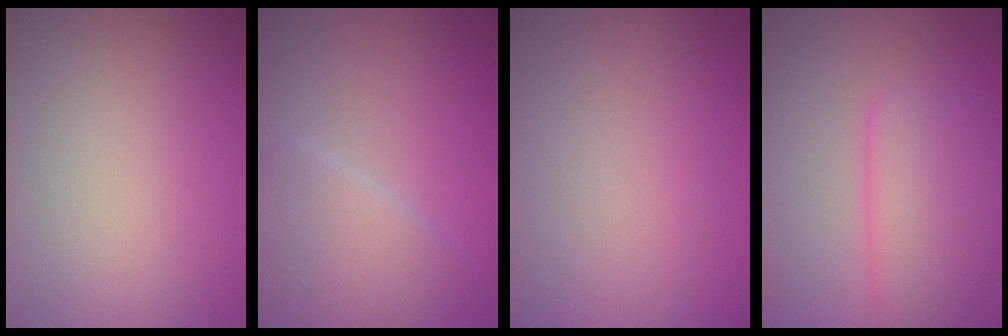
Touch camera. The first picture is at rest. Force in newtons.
{"total": 4.0, "press": 4.0, "slide": 0.2}
{"total": 0.0}
{"total": 4.5, "press": 4.5, "slide": 0.3}